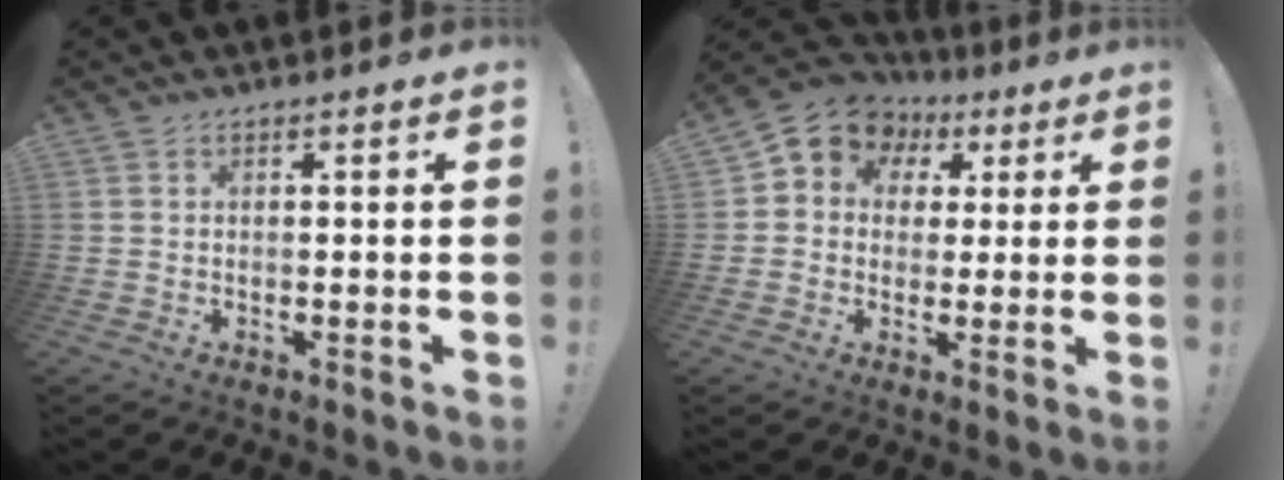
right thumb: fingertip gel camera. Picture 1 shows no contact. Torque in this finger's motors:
{"motor_torque": [0.67, 0.67, 0.07, 0.10, 0.03]}